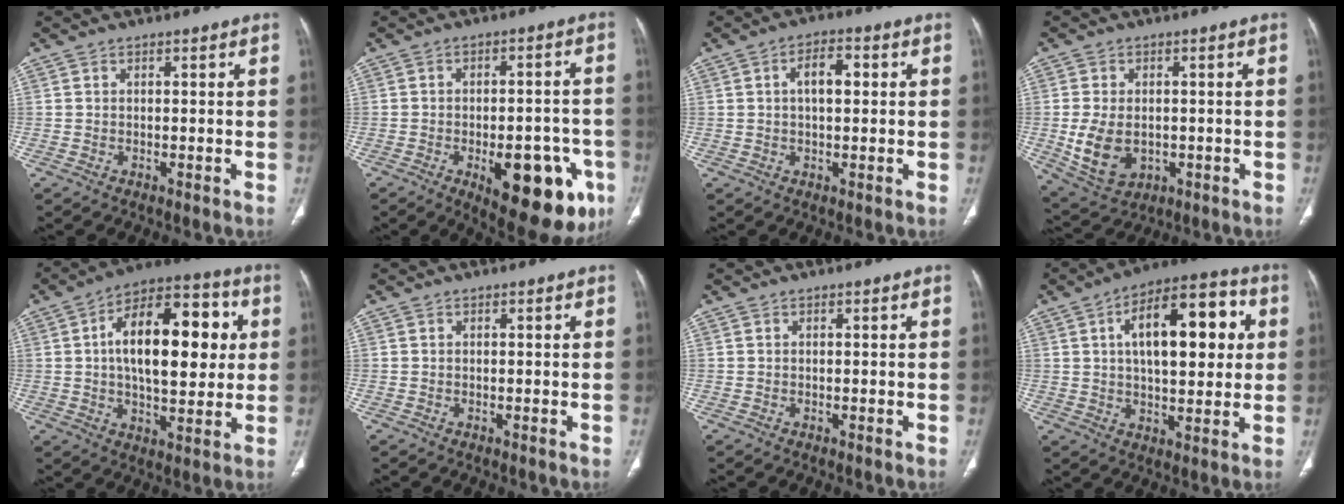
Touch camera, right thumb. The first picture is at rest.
{"total": 18.6, "force": [-7.3, 8.2, 15.0], "torque": [-0.138, 0.021, -0.079]}
{"total": 5.4, "force": [0.9, 2.7, 4.6], "torque": [-0.071, 0.011, 0.013]}
{"total": 9.7, "force": [-1.3, 6.7, 6.8], "torque": [-0.122, -0.004, -0.004]}
{"total": 21.1, "force": [3.4, 10.5, 18.0], "torque": [-0.248, 0.018, 0.044]}
{"total": 0.0}
{"total": 0.0}
{"total": 18.6, "force": [4.4, 8.6, 15.9], "torque": [-0.207, 0.017, 0.060]}